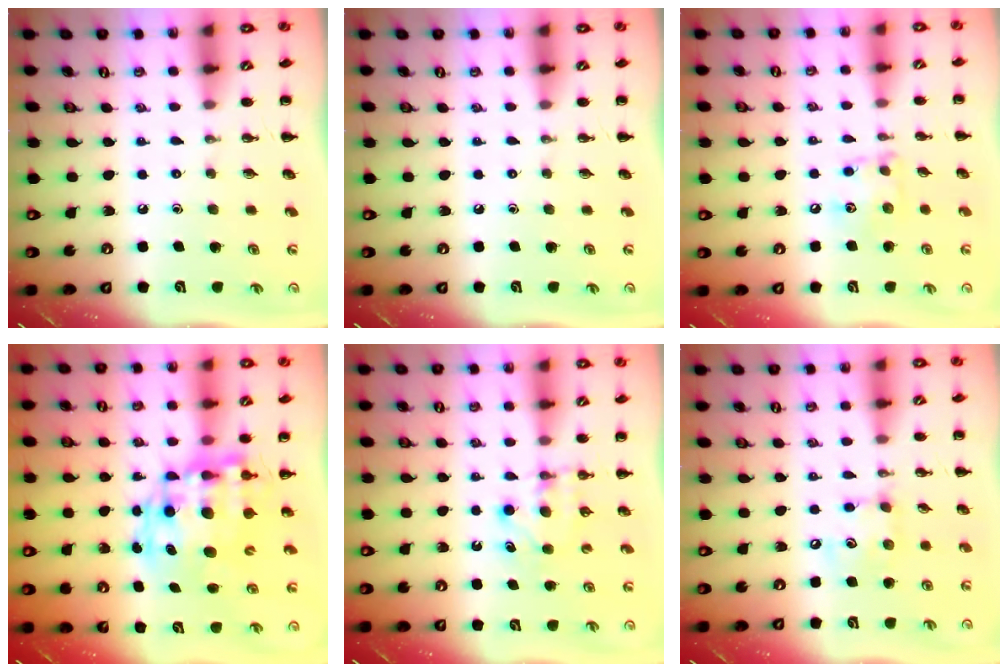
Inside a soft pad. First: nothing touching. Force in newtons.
{"total": 0.0}
{"total": 8.8, "press": 8.8, "slide": 0.4}
{"total": 14.3, "press": 14.0, "slide": 3.2}
{"total": 5.7, "press": 5.5, "slide": 1.5}
{"total": 7.1, "press": 7.1, "slide": 0.7}